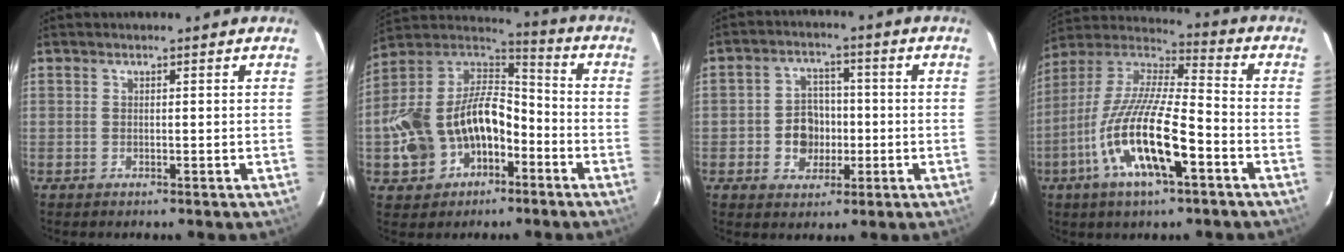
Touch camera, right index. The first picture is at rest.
{"total": 19.9, "force": [-6.9, 14.1, 12.3], "torque": [-0.291, 0.024, -0.100]}
{"total": 7.1, "force": [-1.7, 6.1, 3.1], "torque": [-0.073, 0.019, -0.022]}
{"total": 18.6, "force": [-7.5, 4.6, 16.3], "torque": [-0.321, -0.021, -0.149]}